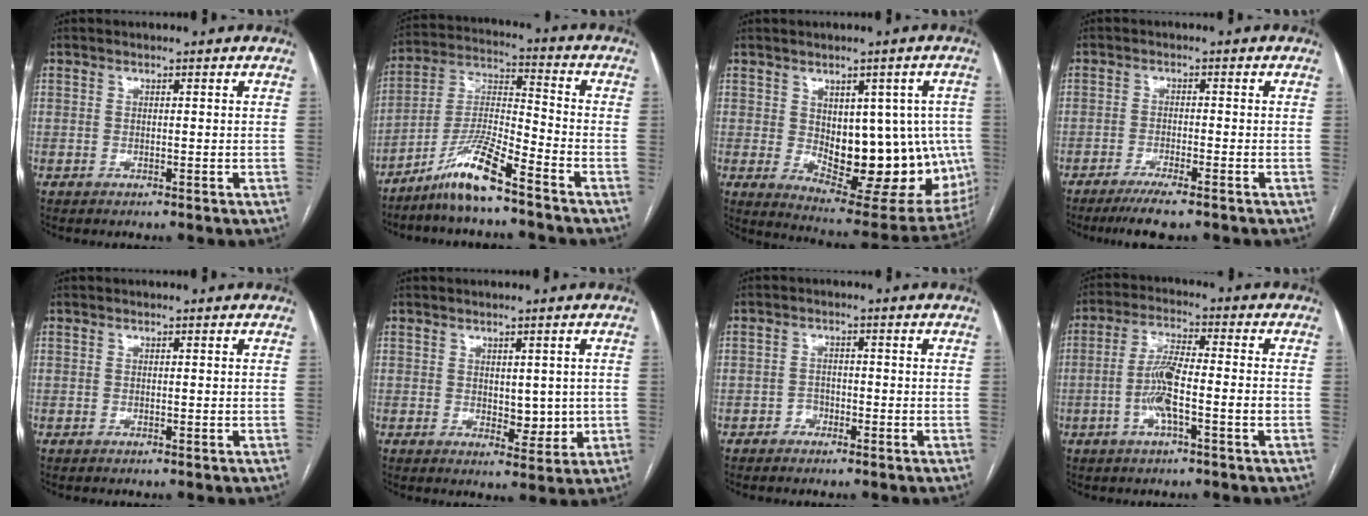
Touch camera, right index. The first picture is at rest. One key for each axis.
{"total": 10.1, "fx": -7.4, "fy": 0.3, "fz": 6.8, "tx": -0.141, "ty": -0.009, "tz": -0.146}
{"total": 18.6, "fx": -1.0, "fy": 8.9, "fz": 16.3, "tx": -0.177, "ty": 0.007, "tz": 0.018}
{"total": 5.0, "fx": -3.8, "fy": 0.2, "fz": 3.3, "tx": -0.057, "ty": -0.011, "tz": -0.065}
{"total": 0.0}
{"total": 4.5, "fx": 0.2, "fy": 2.5, "fz": 3.7, "tx": -0.045, "ty": -0.007, "tz": 0.012}
{"total": 1.9, "fx": -1.2, "fy": 1.5, "fz": 0.3, "tx": -0.001, "ty": 0.009, "tz": -0.024}
{"total": 7.9, "fx": -2.2, "fy": 1.2, "fz": 7.5, "tx": -0.149, "ty": 0.012, "tz": -0.045}